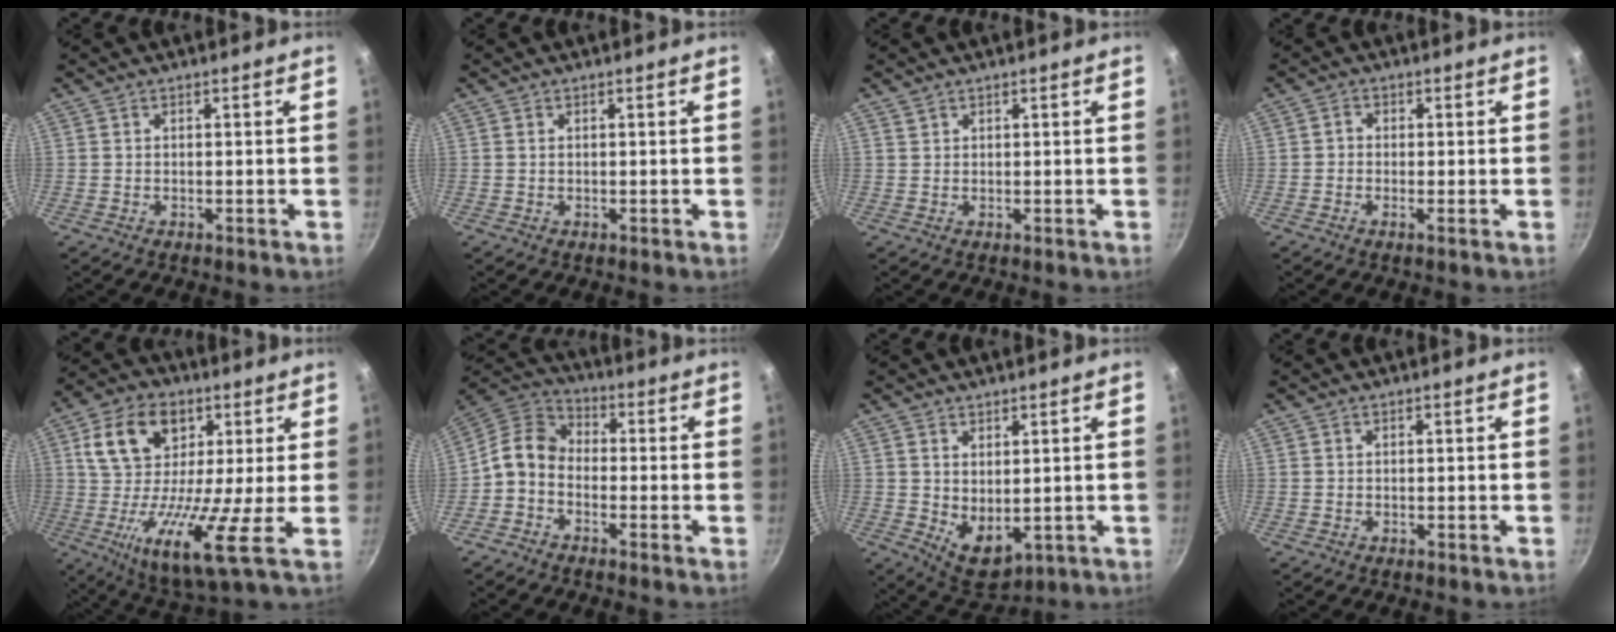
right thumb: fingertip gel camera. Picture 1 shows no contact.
{"total": 0.0}
{"total": 0.9, "force": [0.7, 0.6, 0.2], "torque": [-0.001, 0.001, 0.013]}
{"total": 1.5, "force": [-0.4, 0.9, 1.2], "torque": [-0.031, 0.006, -0.018]}
{"total": 17.7, "force": [3.0, 8.9, 15.0], "torque": [-0.253, -0.011, 0.028]}
{"total": 7.9, "force": [-2.4, 5.8, 4.8], "torque": [-0.092, 0.048, -0.070]}
{"total": 6.9, "force": [1.0, 4.2, 5.4], "torque": [-0.067, -0.025, 0.033]}
{"total": 0.0}